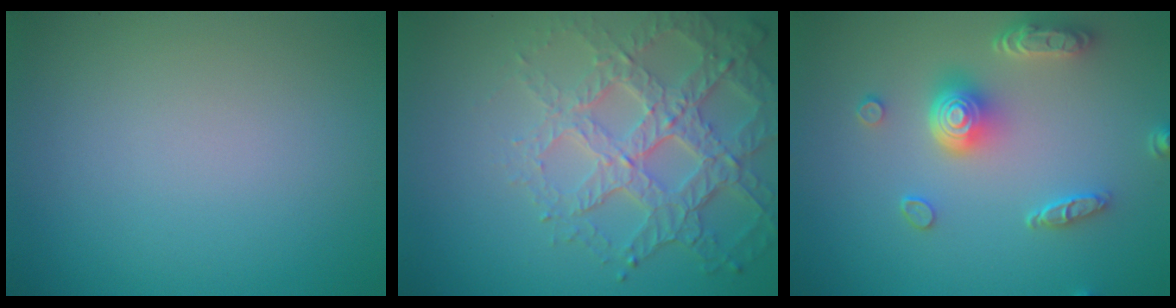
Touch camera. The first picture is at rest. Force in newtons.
{"total": 6.3, "press": 4.8, "slide": 4.1}
{"total": 5.2, "press": 4.0, "slide": 3.3}